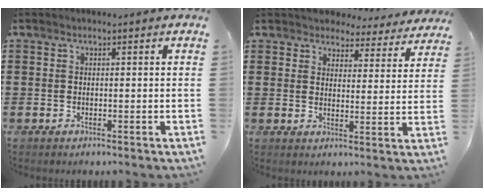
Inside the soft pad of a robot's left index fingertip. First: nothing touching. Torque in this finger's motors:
{"motor_torque": [0.00, -2.14, -0.75, 0.00]}